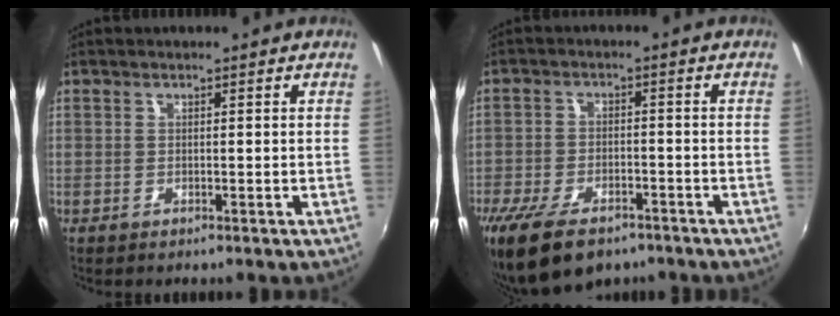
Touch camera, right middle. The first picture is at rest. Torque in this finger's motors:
{"motor_torque": [1.25, -0.89, 0.49, 0.21]}